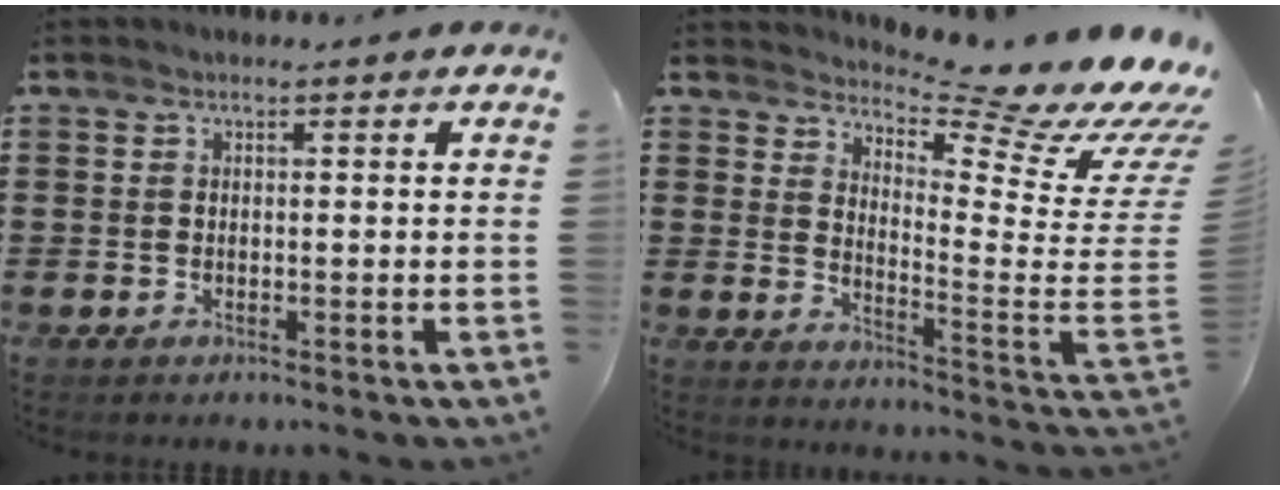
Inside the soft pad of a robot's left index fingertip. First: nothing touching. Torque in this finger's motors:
{"motor_torque": [1.02, -1.11, 0.07, 0.00]}